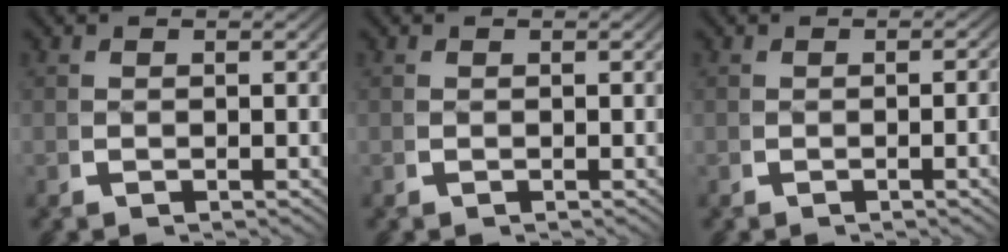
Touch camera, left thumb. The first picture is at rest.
{"total": 0.0}
{"total": 2.1, "force": [-0.4, 0.2, 2.0], "torque": [-0.030, 0.006, -0.008]}